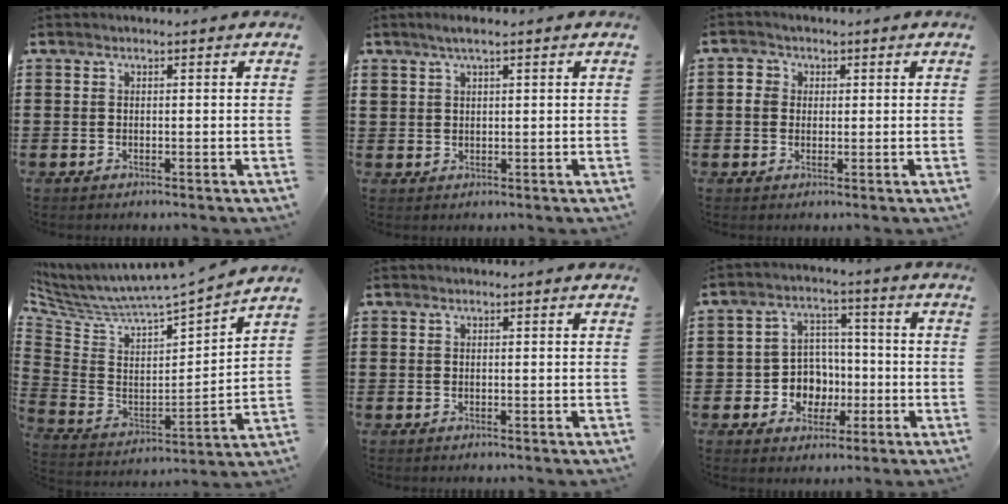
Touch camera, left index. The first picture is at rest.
{"total": 2.2, "force": [1.4, 0.9, 1.5], "torque": [-0.032, 0.005, 0.024]}
{"total": 2.6, "force": [0.4, 2.5, 0.6], "torque": [-0.016, 0.007, 0.001]}
{"total": 3.9, "force": [3.6, 0.8, 1.1], "torque": [-0.047, -0.049, 0.053]}
{"total": 0.0}
{"total": 6.5, "force": [-1.4, 6.0, 2.1], "torque": [-0.049, 0.012, -0.022]}